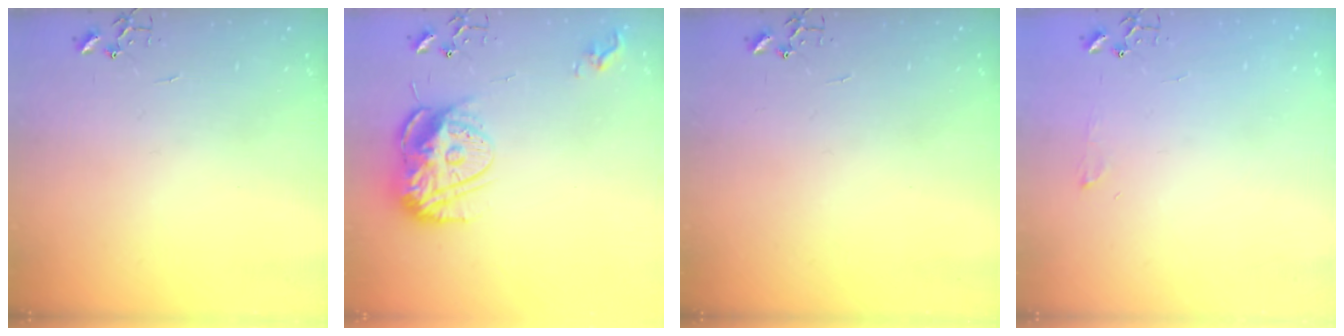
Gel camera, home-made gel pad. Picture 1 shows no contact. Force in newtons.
{"total": 14.8, "press": 14.7, "slide": 1.4}
{"total": 0.0}
{"total": 4.2, "press": 4.2, "slide": 0.6}